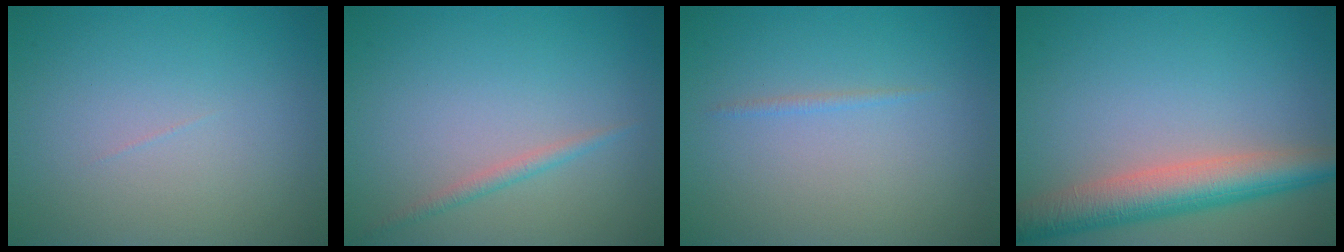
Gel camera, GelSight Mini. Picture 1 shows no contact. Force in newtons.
{"total": 1.1, "press": 1.1, "slide": 0.0}
{"total": 0.6, "press": 0.6, "slide": 0.1}
{"total": 6.1, "press": 6.1, "slide": 0.4}